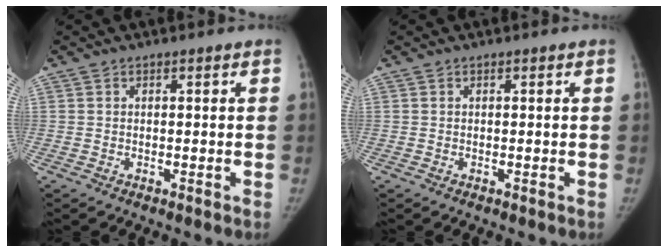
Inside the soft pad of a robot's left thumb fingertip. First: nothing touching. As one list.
[{"total": 0.0}]